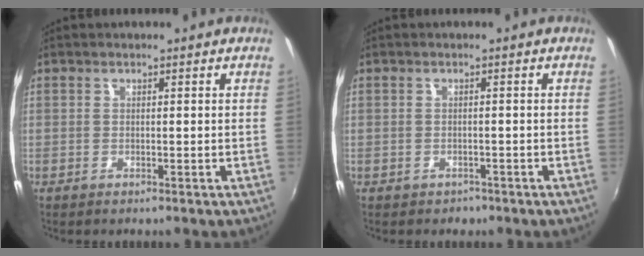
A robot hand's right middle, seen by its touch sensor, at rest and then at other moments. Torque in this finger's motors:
{"motor_torque": [-0.11, 0.05, 0.00, 0.00]}